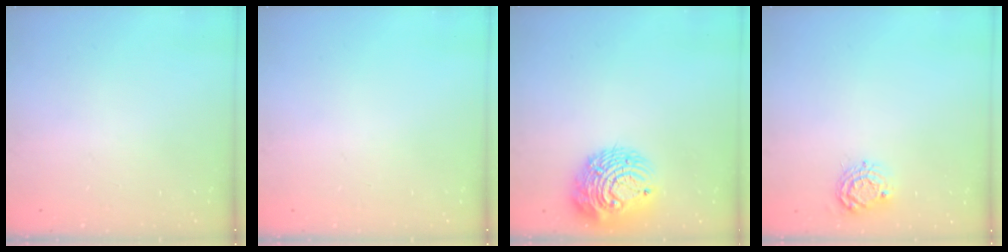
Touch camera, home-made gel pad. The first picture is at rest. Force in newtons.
{"total": 0.0}
{"total": 14.9, "press": 14.8, "slide": 1.2}
{"total": 7.0, "press": 7.0, "slide": 0.4}